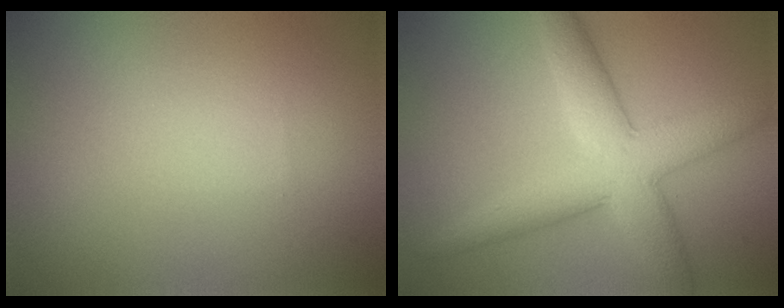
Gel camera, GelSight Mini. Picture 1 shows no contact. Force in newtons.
{"total": 6.6, "press": 6.6, "slide": 0.1}